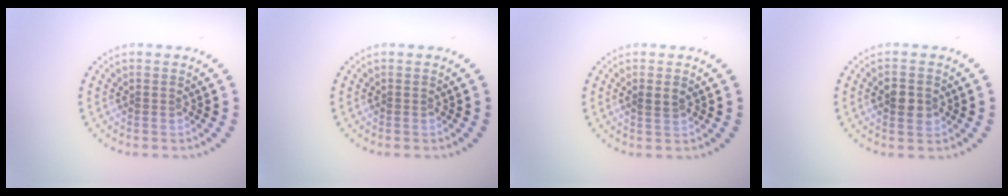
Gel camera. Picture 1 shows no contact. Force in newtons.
{"total": 0.0}
{"total": 1.1, "press": 1.1, "slide": 0.4}
{"total": 2.2, "press": 2.2, "slide": 0.2}